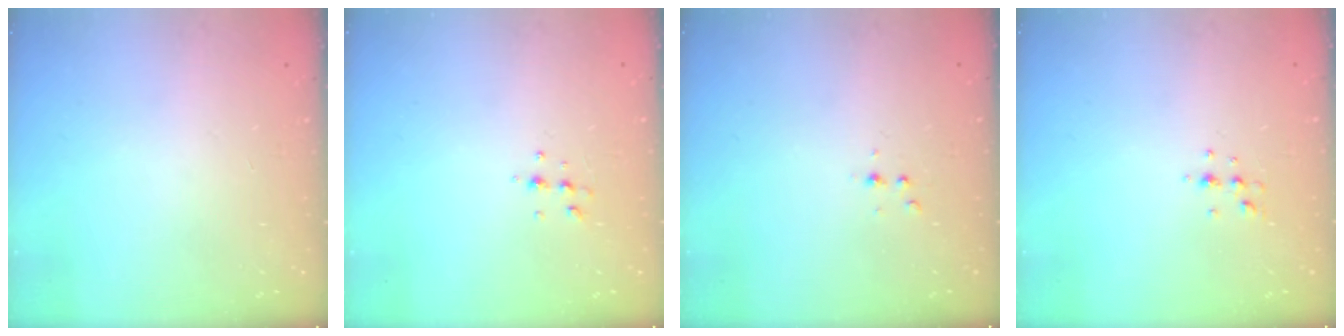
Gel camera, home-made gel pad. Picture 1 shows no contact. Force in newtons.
{"total": 4.7, "press": 4.6, "slide": 1.0}
{"total": 3.1, "press": 2.7, "slide": 1.6}
{"total": 4.1, "press": 3.7, "slide": 1.8}